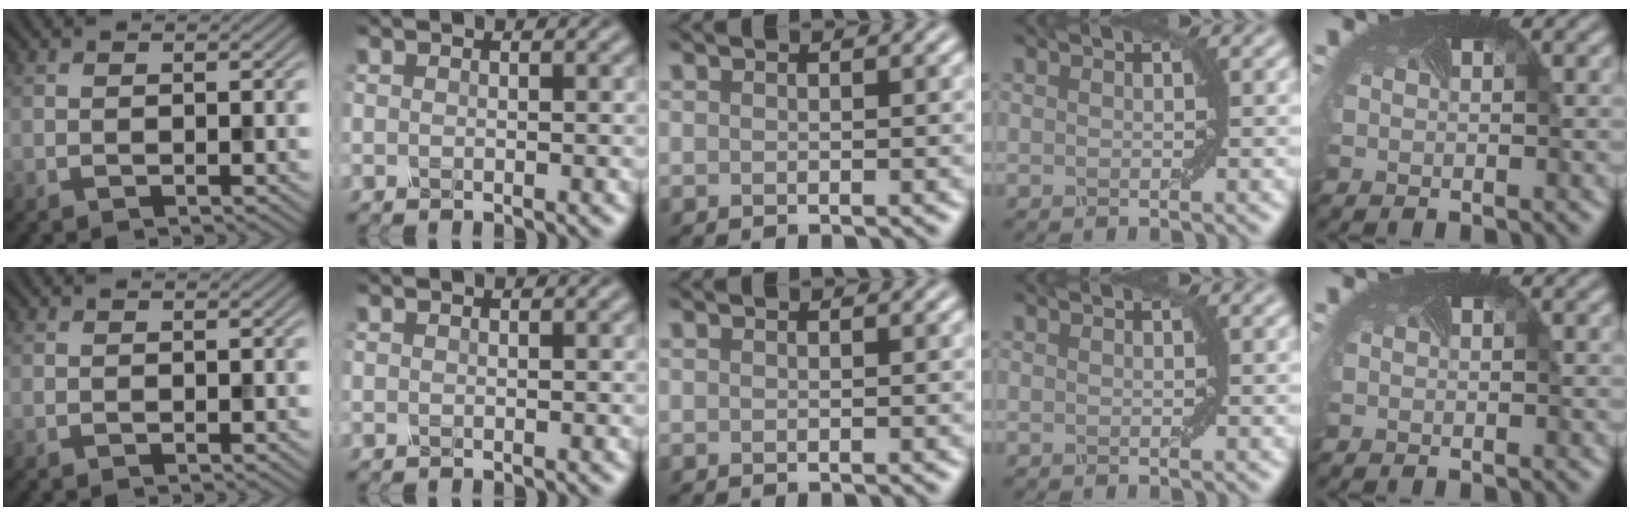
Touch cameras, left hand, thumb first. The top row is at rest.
{}